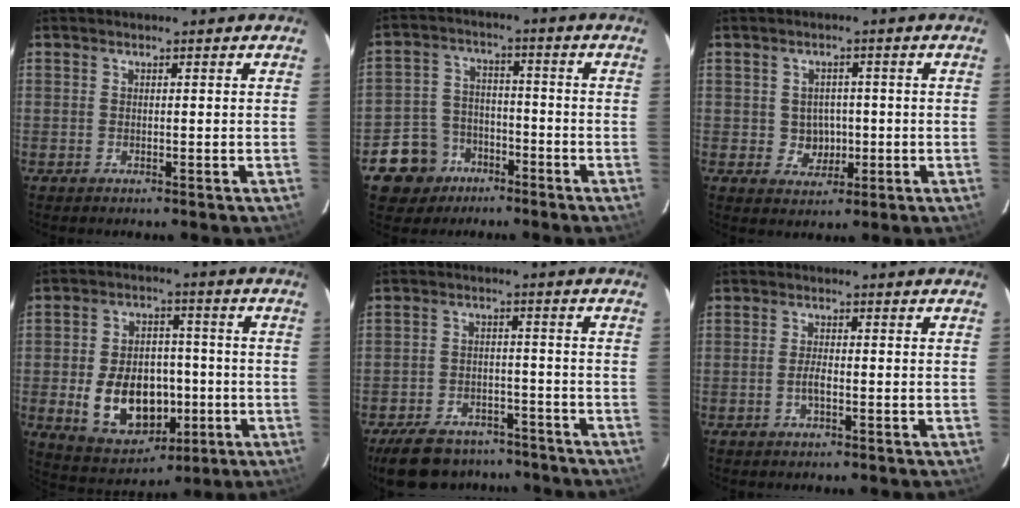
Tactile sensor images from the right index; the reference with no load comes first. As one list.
[{"total": 9.3, "force": [-5.5, 7.3, 1.7], "torque": [-0.061, 0.027, -0.078]}, {"total": 4.3, "force": [-0.4, 4.1, 1.3], "torque": [-0.028, 0.011, 0.004]}, {"total": 14.9, "force": [-3.3, 10.4, 10.2], "torque": [-0.210, 0.011, -0.027]}, {"total": 15.4, "force": [-12.6, 6.8, 5.7], "torque": [-0.140, 0.015, -0.173]}, {"total": 2.1, "force": [-0.8, 0.6, 1.8], "torque": [-0.039, 0.001, -0.017]}]